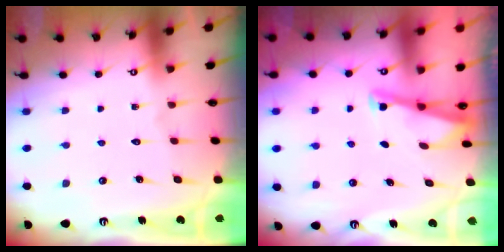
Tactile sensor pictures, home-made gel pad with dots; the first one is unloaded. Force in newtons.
{"total": 2.9, "press": 2.9, "slide": 0.3}